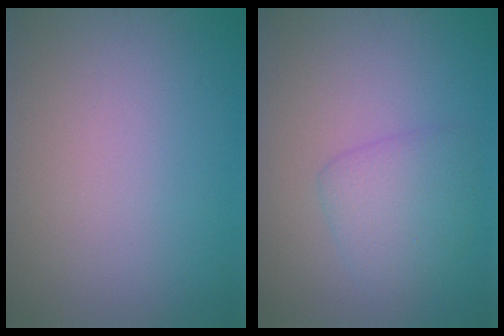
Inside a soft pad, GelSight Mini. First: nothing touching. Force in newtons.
{"total": 3.0, "press": 3.0, "slide": 0.2}